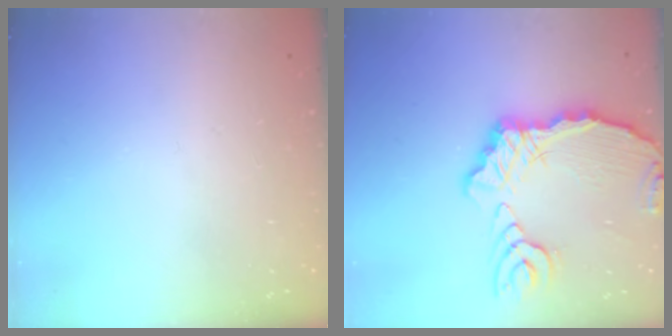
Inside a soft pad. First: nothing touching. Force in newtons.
{"total": 14.4, "press": 14.3, "slide": 2.0}